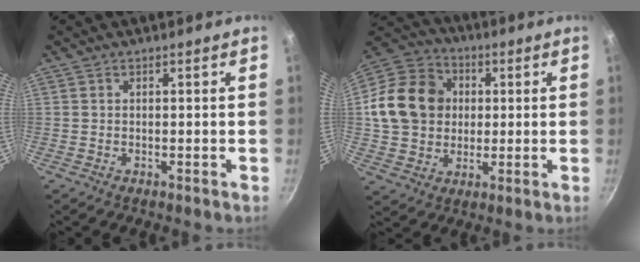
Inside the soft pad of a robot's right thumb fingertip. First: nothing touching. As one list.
[{"total": 16.8, "force": [1.9, 14.0, 8.9], "torque": [-0.140, 0.022, 0.028]}]